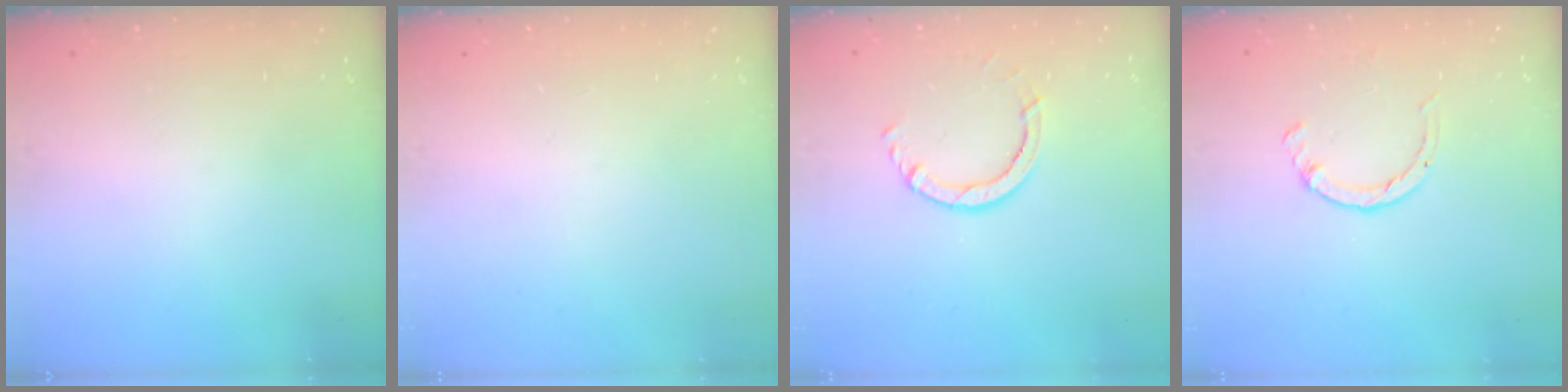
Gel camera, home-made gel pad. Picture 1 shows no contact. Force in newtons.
{"total": 0.0}
{"total": 3.8, "press": 3.8, "slide": 0.5}
{"total": 2.6, "press": 2.6, "slide": 0.4}